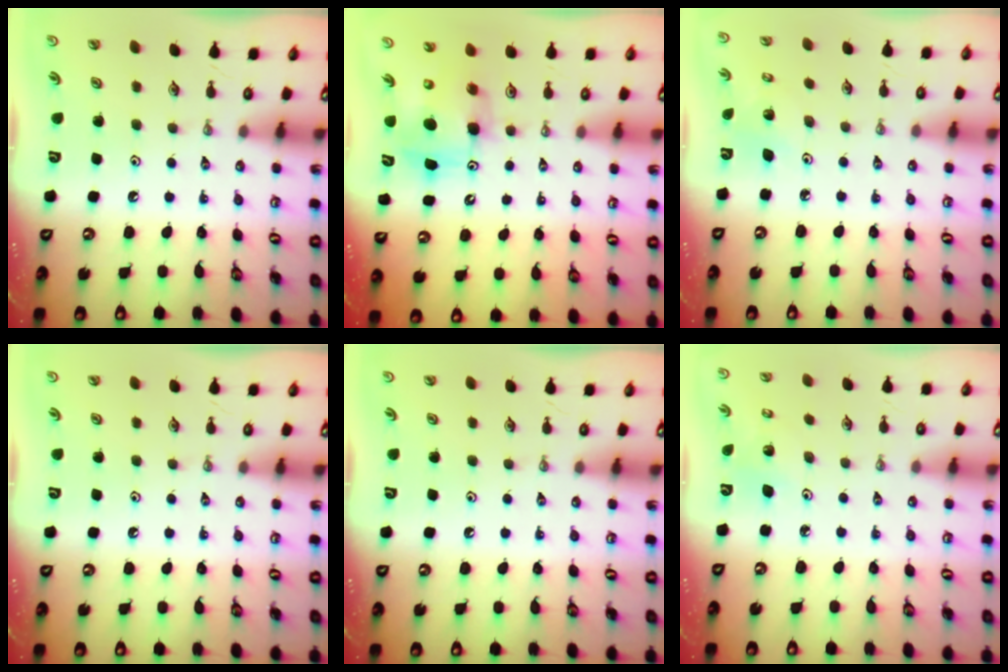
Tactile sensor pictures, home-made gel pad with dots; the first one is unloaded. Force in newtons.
{"total": 6.8, "press": 6.5, "slide": 1.9}
{"total": 2.4, "press": 2.4, "slide": 0.1}
{"total": 0.0}
{"total": 0.0}
{"total": 2.7, "press": 2.7, "slide": 0.2}